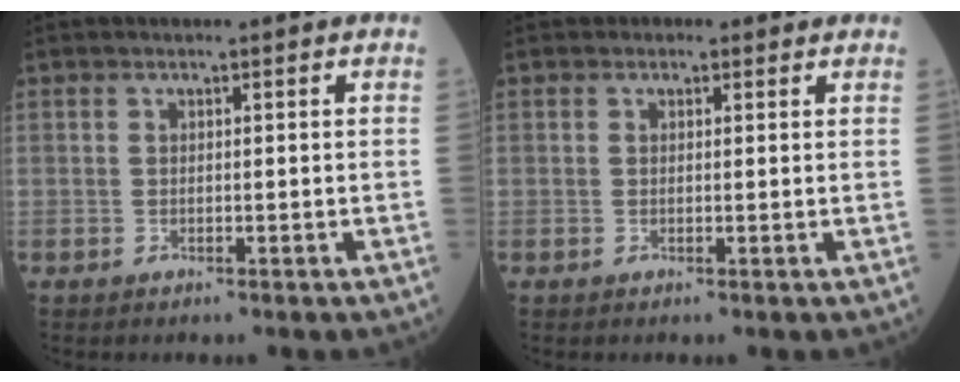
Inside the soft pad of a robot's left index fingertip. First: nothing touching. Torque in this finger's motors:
{"motor_torque": [1.07, -1.07, 0.14, 0.06]}